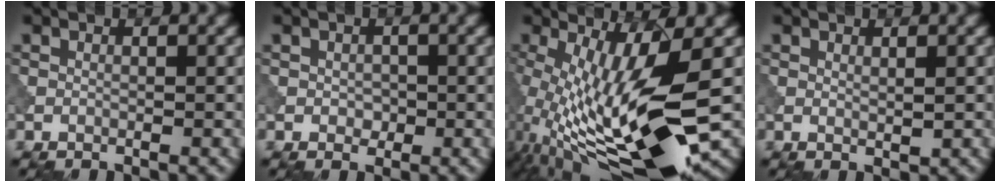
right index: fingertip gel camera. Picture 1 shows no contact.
{"total": 1.1, "force": [-0.1, 0.9, 0.7], "torque": [-0.012, -0.003, -0.004]}
{"total": 13.2, "force": [-3.2, 3.3, 12.4], "torque": [-0.237, -0.020, -0.049]}
{"total": 0.7, "force": [0.4, 0.1, 0.6], "torque": [-0.009, -0.003, 0.008]}